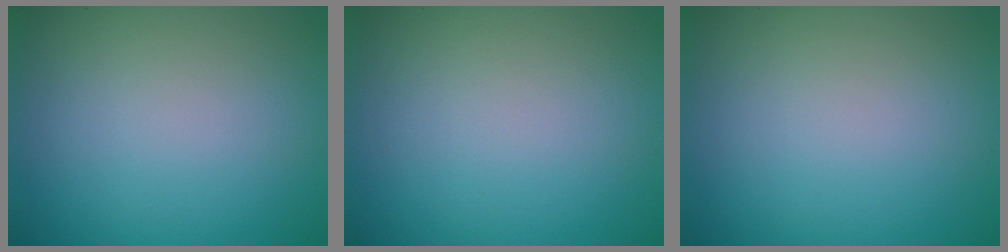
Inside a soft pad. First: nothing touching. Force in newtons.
{"total": 0.0}
{"total": 0.0}